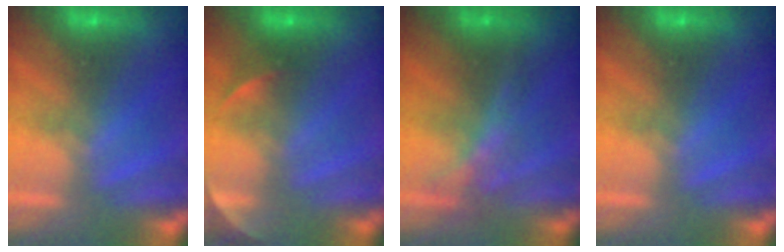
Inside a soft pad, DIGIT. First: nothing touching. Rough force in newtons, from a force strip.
{"total": 2.2}
{"total": 1.7}
{"total": 0.0}